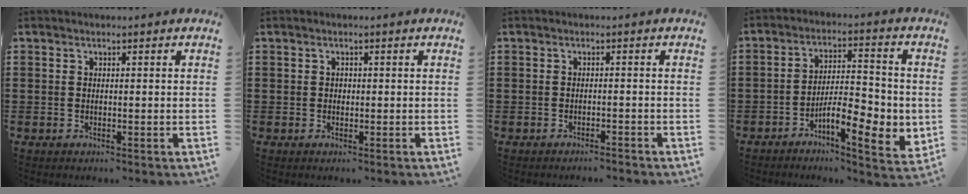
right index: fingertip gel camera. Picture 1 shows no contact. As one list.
[{"total": 0.6, "force": [0.0, 0.6, 0.2], "torque": [-0.007, 0.003, 0.000]}, {"total": 1.2, "force": [-1.2, 0.0, 0.1], "torque": [-0.005, 0.002, -0.025]}, {"total": 8.4, "force": [-3.2, 2.9, 7.2], "torque": [-0.110, 0.002, -0.055]}]